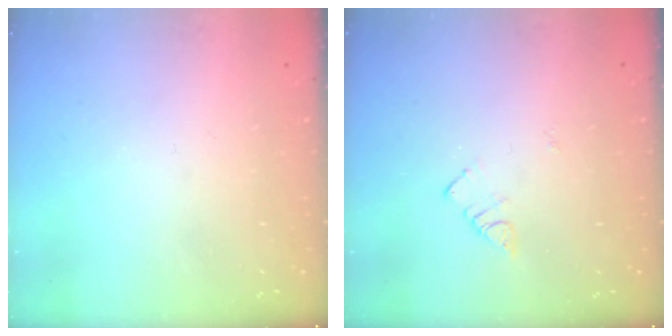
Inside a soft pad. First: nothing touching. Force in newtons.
{"total": 3.6, "press": 3.6, "slide": 0.4}